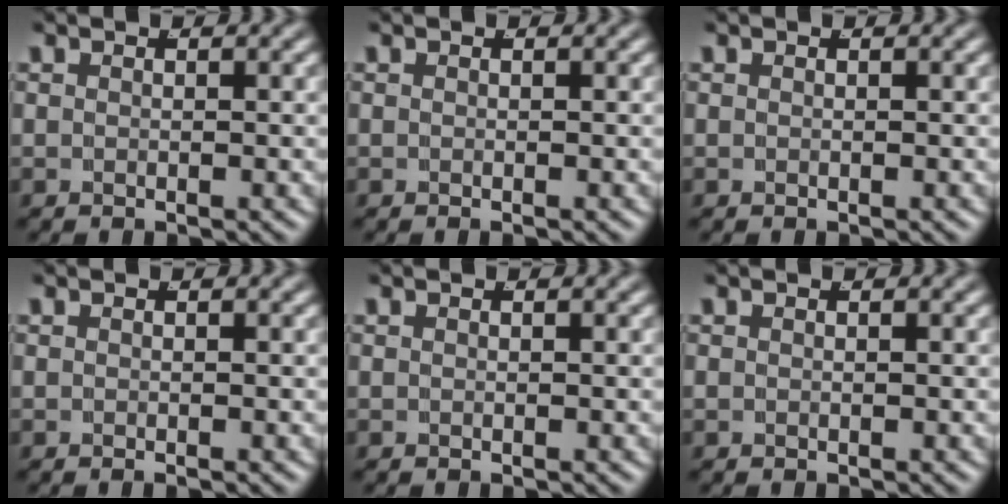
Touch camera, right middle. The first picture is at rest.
{"total": 0.0}
{"total": 0.0}
{"total": 0.0}
{"total": 0.0}
{"total": 0.5, "force": [-0.1, 0.5, 0.1], "torque": [-0.006, -0.003, -0.001]}